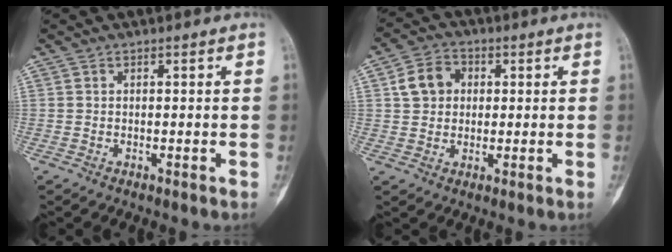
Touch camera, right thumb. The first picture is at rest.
{"total": 6.9, "force": [1.5, 5.7, 3.6], "torque": [-0.049, 0.008, 0.020]}